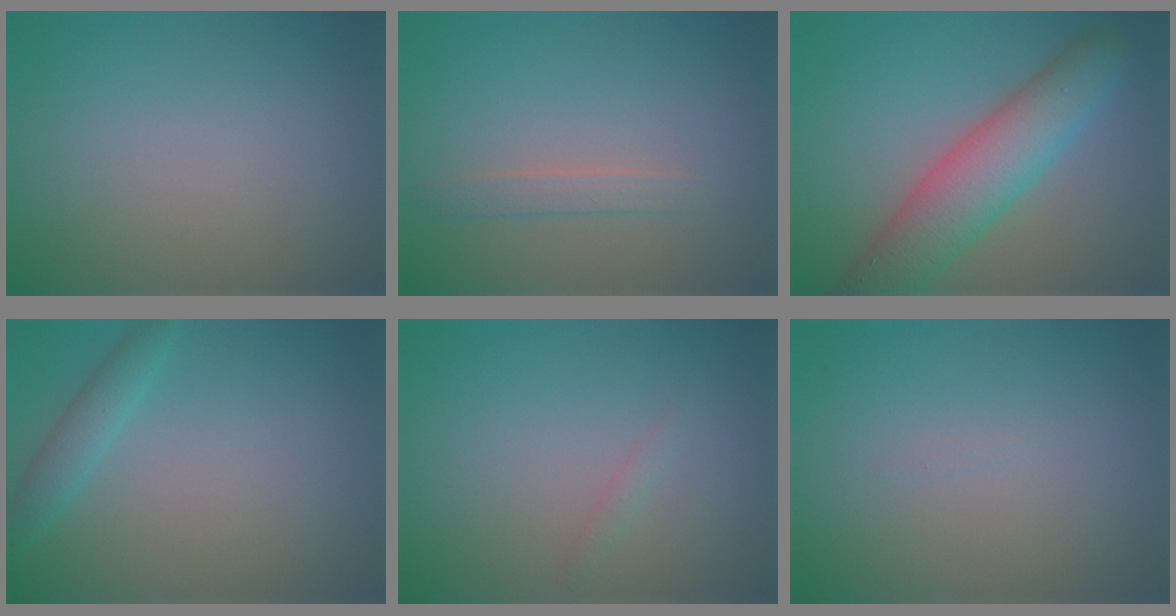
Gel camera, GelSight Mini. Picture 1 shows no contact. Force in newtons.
{"total": 1.3, "press": 1.3, "slide": 0.1}
{"total": 7.3, "press": 7.3, "slide": 0.4}
{"total": 1.9, "press": 1.9, "slide": 0.1}
{"total": 0.7, "press": 0.7, "slide": 0.0}
{"total": 0.0}